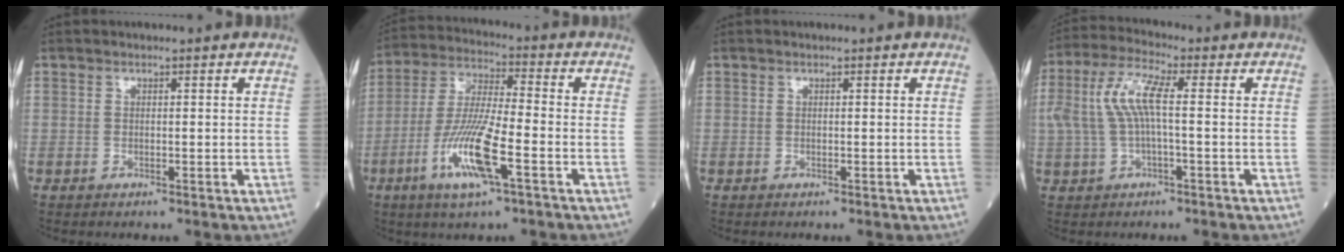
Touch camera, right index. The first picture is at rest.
{"total": 12.3, "force": [-4.9, 1.3, 11.2], "torque": [-0.229, -0.014, -0.094]}
{"total": 0.0}
{"total": 7.8, "force": [0.7, 1.7, 7.6], "torque": [-0.175, 0.025, 0.011]}